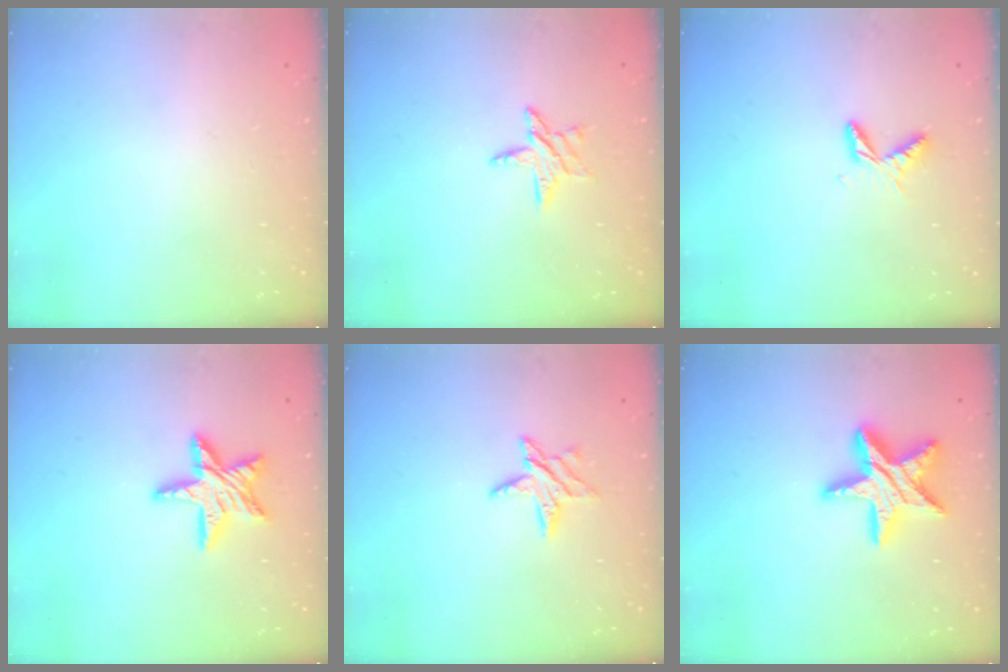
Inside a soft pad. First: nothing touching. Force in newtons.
{"total": 7.3, "press": 7.2, "slide": 0.7}
{"total": 6.5, "press": 6.5, "slide": 0.4}
{"total": 13.6, "press": 13.6, "slide": 1.0}
{"total": 7.0, "press": 7.0, "slide": 0.4}
{"total": 16.6, "press": 16.6, "slide": 1.4}